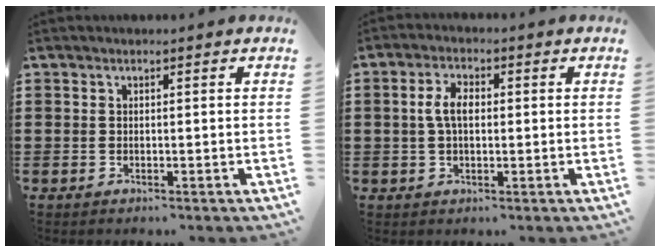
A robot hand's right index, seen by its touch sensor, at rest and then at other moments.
{"total": 4.5, "force": [0.3, 2.3, 3.8], "torque": [-0.085, 0.007, 0.001]}